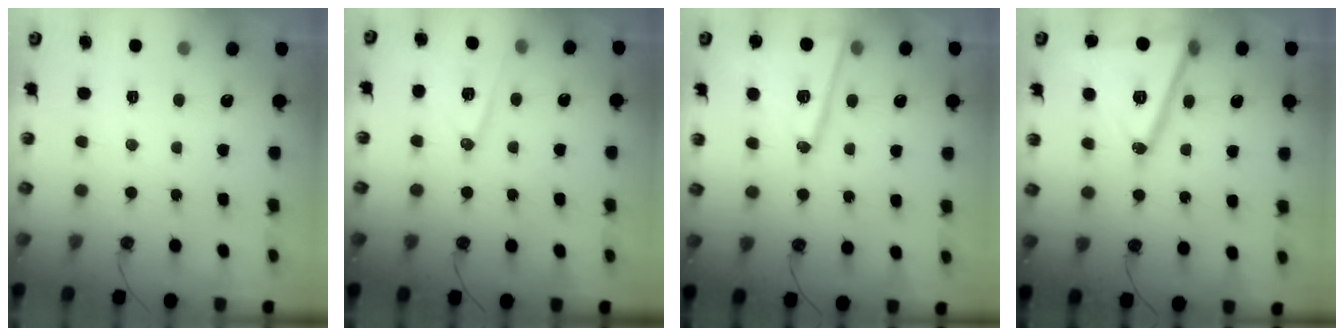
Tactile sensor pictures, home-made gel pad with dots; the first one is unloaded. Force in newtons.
{"total": 10.7, "press": 9.9, "slide": 3.9}
{"total": 16.6, "press": 16.5, "slide": 1.7}
{"total": 22.6, "press": 22.3, "slide": 3.3}